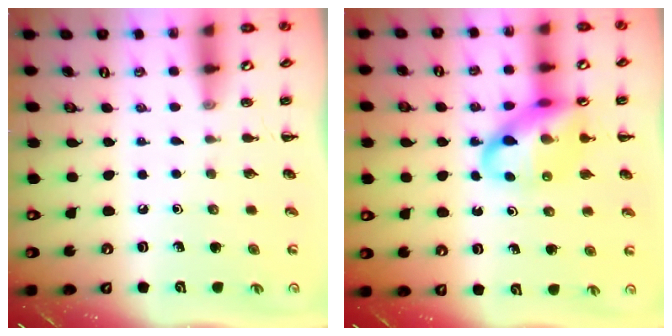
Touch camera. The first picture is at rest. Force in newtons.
{"total": 14.3, "press": 13.8, "slide": 3.7}